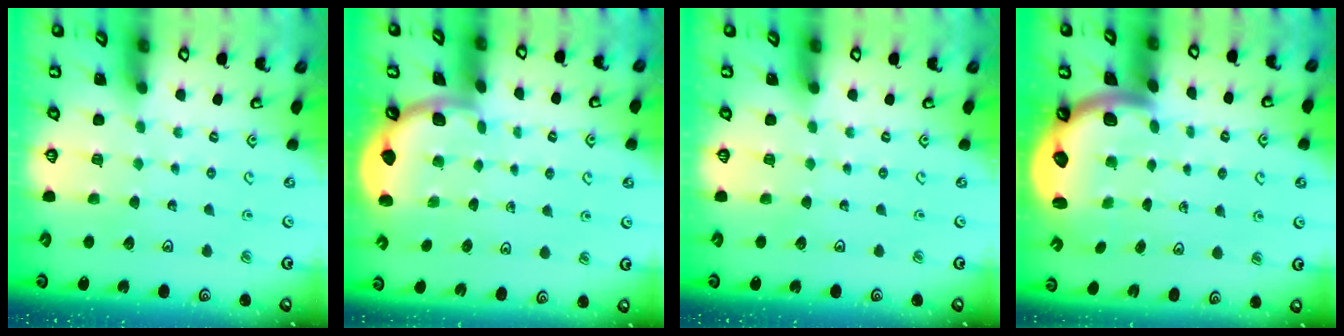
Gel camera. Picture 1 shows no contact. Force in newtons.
{"total": 1.8, "press": 1.8, "slide": 0.0}
{"total": 0.0}
{"total": 2.9, "press": 2.9, "slide": 0.5}